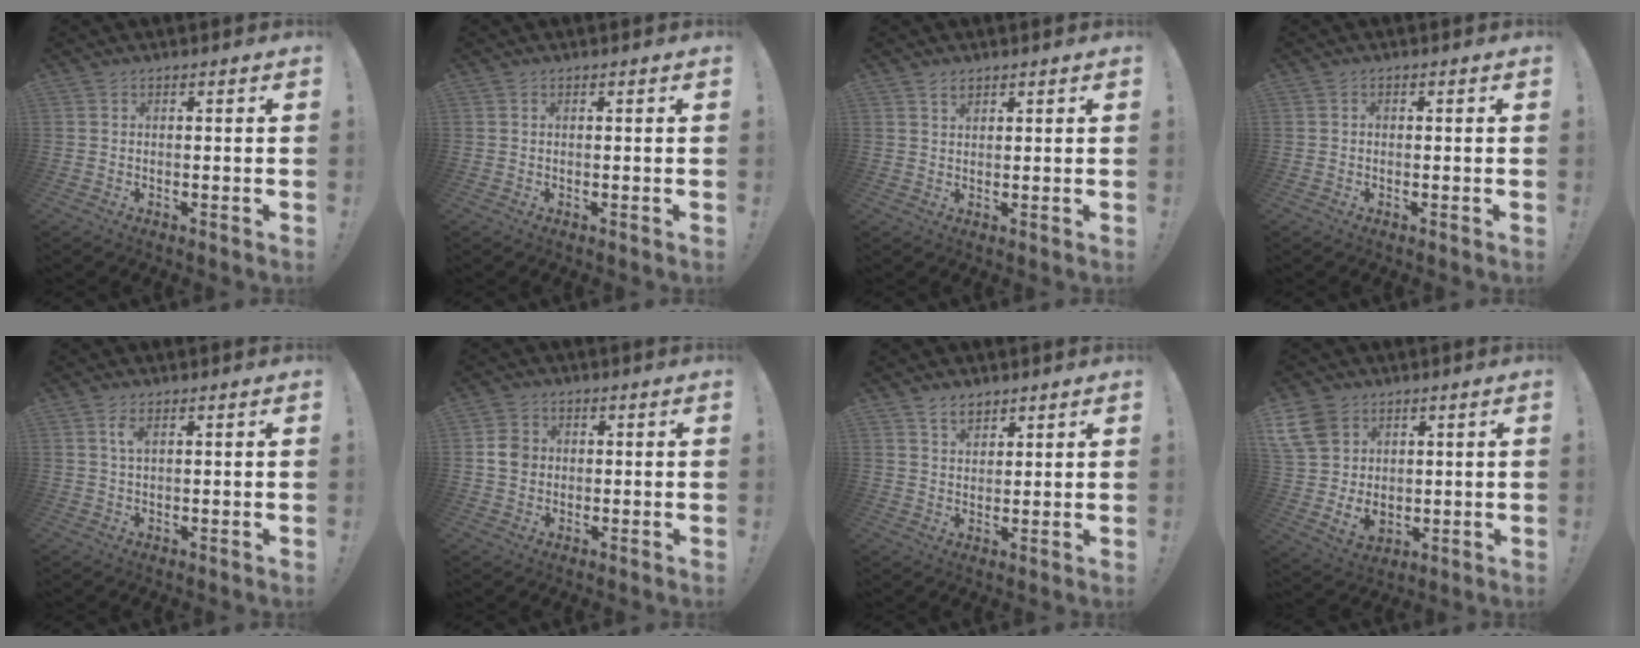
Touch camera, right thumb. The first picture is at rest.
{"total": 0.0}
{"total": 2.0, "force": [1.5, 1.0, 0.8], "torque": [-0.004, -0.009, 0.027]}
{"total": 0.6, "force": [-0.3, 0.5, 0.2], "torque": [-0.006, 0.003, -0.005]}
{"total": 2.4, "force": [1.0, 0.9, 2.1], "torque": [-0.039, 0.001, 0.015]}
{"total": 4.8, "force": [0.3, 4.3, 2.1], "torque": [-0.019, 0.004, 0.005]}
{"total": 4.9, "force": [3.7, 2.7, 1.6], "torque": [-0.025, -0.017, 0.069]}
{"total": 11.0, "force": [4.6, 8.8, 4.7], "torque": [-0.093, -0.034, 0.096]}